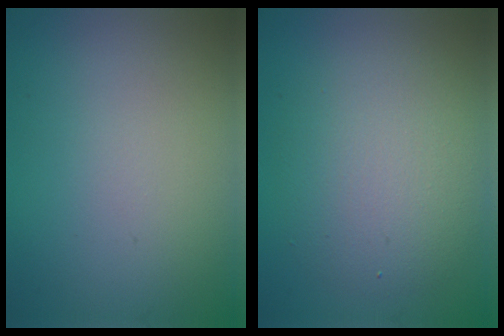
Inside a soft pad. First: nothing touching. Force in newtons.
{"total": 5.1, "press": 5.1, "slide": 0.2}